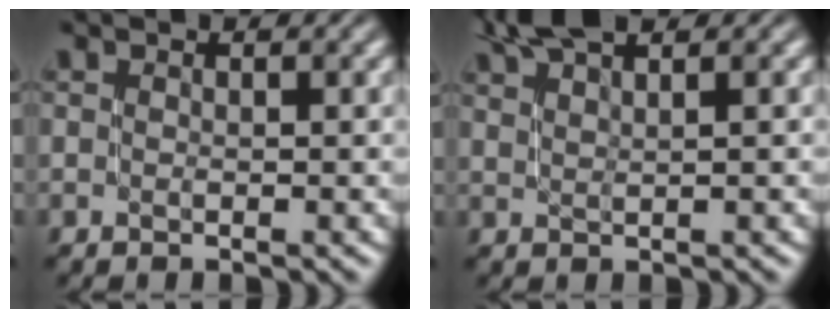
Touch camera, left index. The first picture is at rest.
{"total": 3.3, "force": [2.9, 0.4, 1.6], "torque": [-0.019, 0.007, 0.050]}